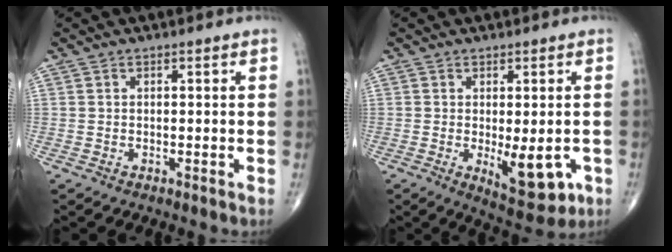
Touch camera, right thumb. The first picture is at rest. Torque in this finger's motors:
{"motor_torque": [0.57, 1.78, 0.59, 0.43, 0.22]}